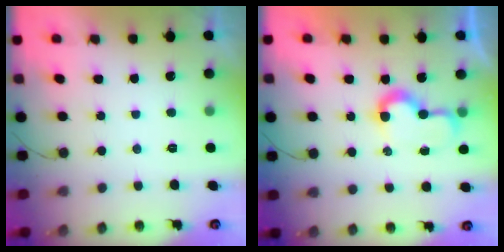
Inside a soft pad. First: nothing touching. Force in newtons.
{"total": 7.9, "press": 7.8, "slide": 0.3}